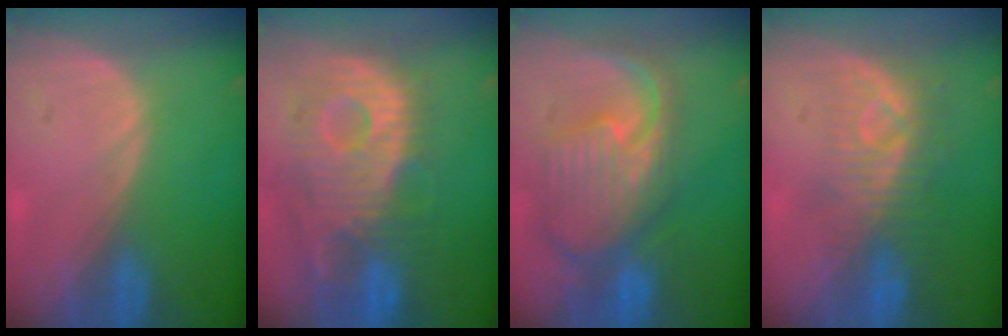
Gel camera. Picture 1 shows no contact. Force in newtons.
{"total": 11.8, "press": 10.6, "slide": 5.2}
{"total": 11.6, "press": 10.1, "slide": 5.8}
{"total": 8.2, "press": 7.4, "slide": 3.6}